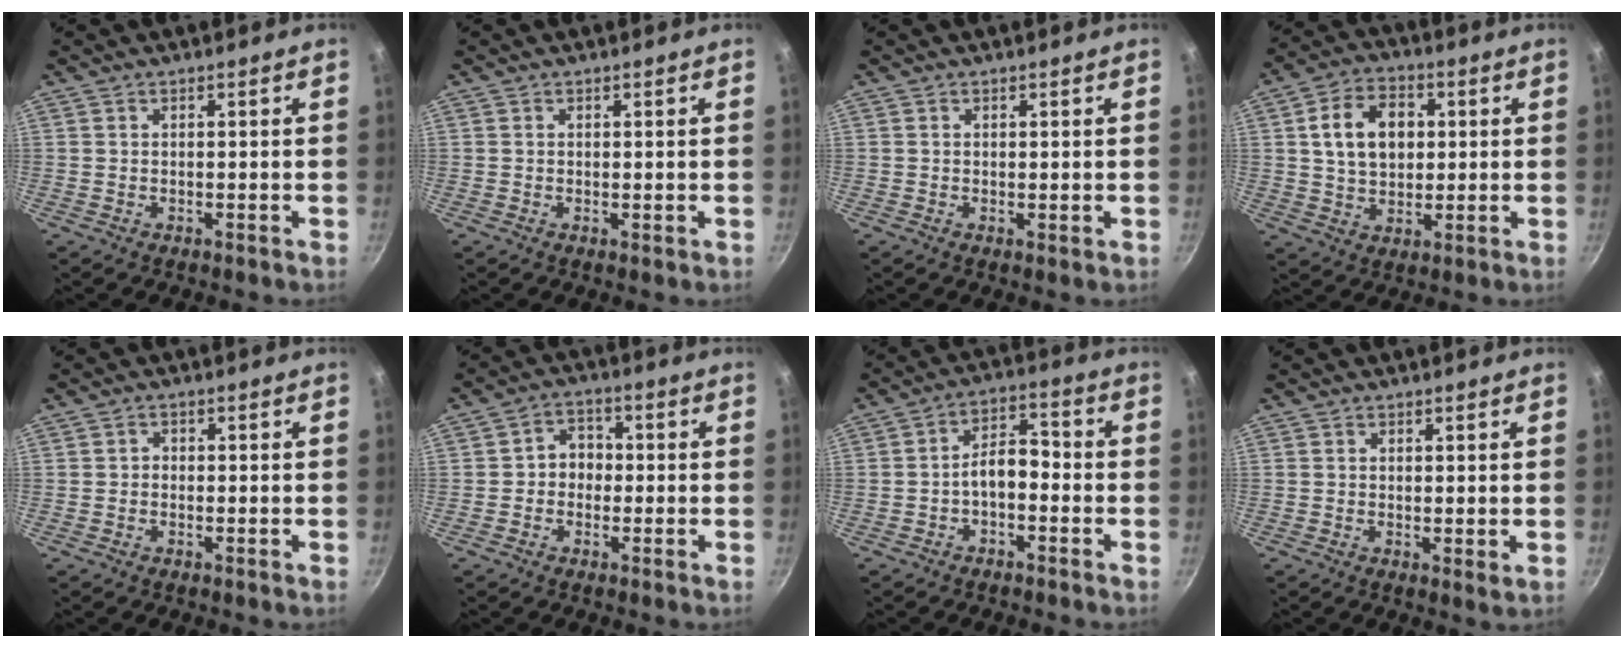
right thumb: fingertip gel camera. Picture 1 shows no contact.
{"total": 0.0}
{"total": 0.5, "force": [0.2, 0.2, 0.5], "torque": [-0.006, -0.007, 0.001]}
{"total": 11.6, "force": [2.1, 8.4, 7.8], "torque": [-0.105, 0.007, 0.033]}
{"total": 1.1, "force": [-0.4, 0.9, 0.4], "torque": [-0.003, 0.004, -0.009]}
{"total": 4.9, "force": [-0.6, 4.2, 2.5], "torque": [-0.004, 0.017, -0.017]}
{"total": 6.0, "force": [-2.1, 3.3, 4.6], "torque": [-0.058, 0.039, -0.040]}
{"total": 1.4, "force": [0.4, 0.5, 1.2], "torque": [-0.018, -0.010, 0.004]}